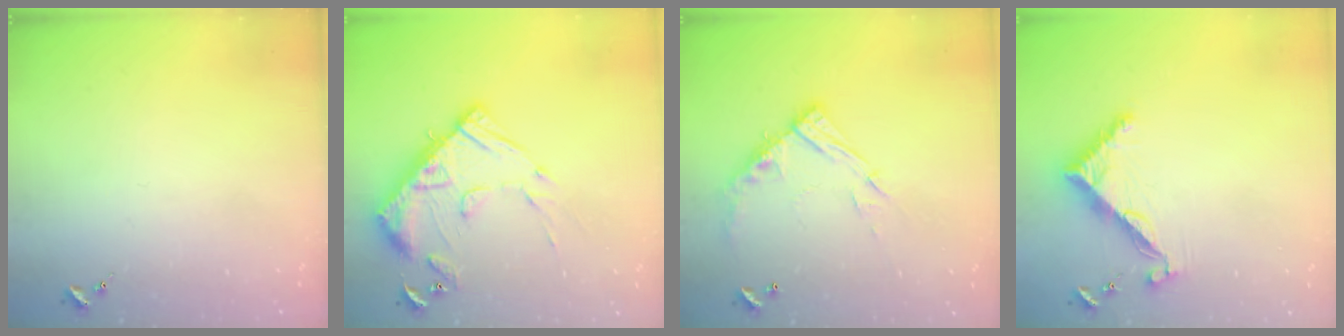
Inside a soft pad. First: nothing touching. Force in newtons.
{"total": 16.6, "press": 16.6, "slide": 1.4}
{"total": 13.3, "press": 13.2, "slide": 1.2}
{"total": 7.9, "press": 7.9, "slide": 0.1}